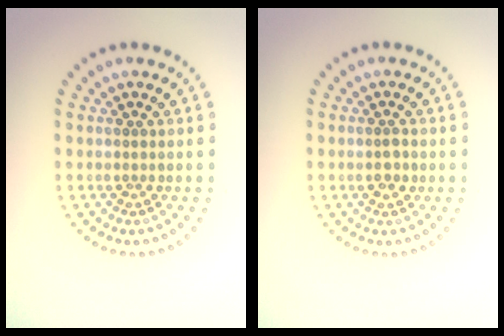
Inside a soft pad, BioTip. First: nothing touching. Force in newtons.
{"total": 1.2, "press": 1.1, "slide": 0.3}